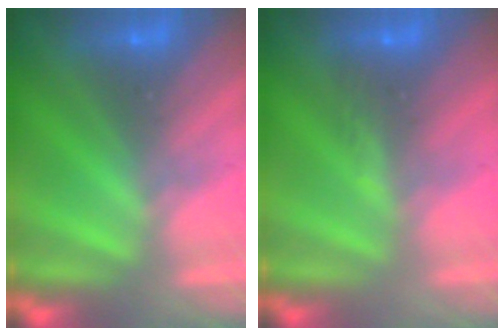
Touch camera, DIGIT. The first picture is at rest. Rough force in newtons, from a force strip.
{"total": 2.9}